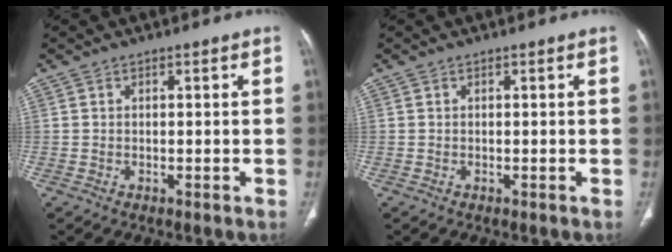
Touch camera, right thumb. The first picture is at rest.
{"total": 0.0}